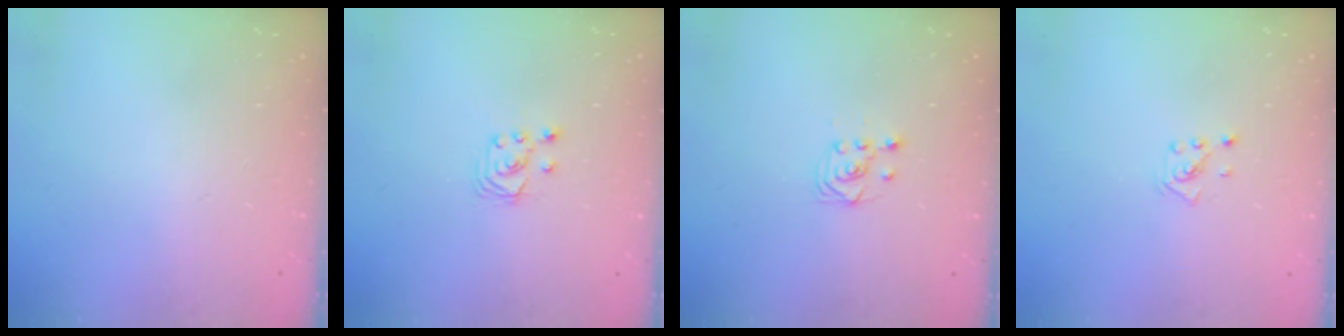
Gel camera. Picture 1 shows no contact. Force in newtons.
{"total": 3.0, "press": 3.0, "slide": 0.3}
{"total": 2.5, "press": 2.2, "slide": 1.2}
{"total": 2.2, "press": 2.2, "slide": 0.6}